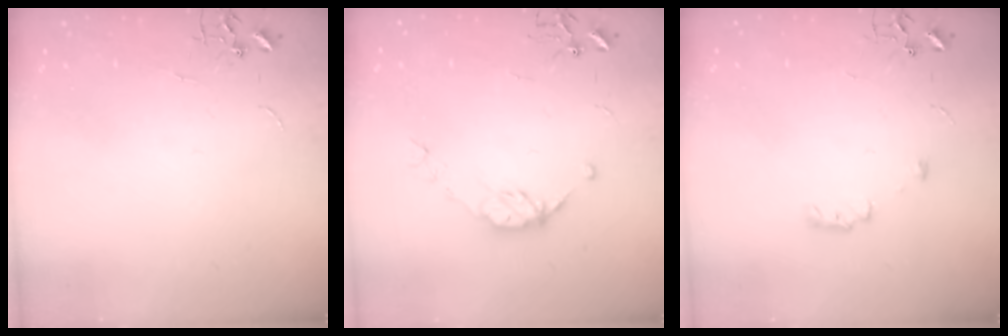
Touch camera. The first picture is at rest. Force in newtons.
{"total": 8.7, "press": 8.7, "slide": 0.7}
{"total": 6.1, "press": 5.9, "slide": 1.6}